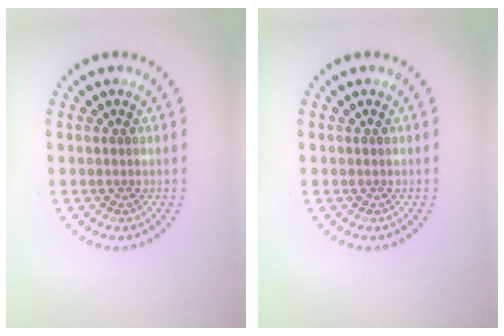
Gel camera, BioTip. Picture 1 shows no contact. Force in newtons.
{"total": 0.0}